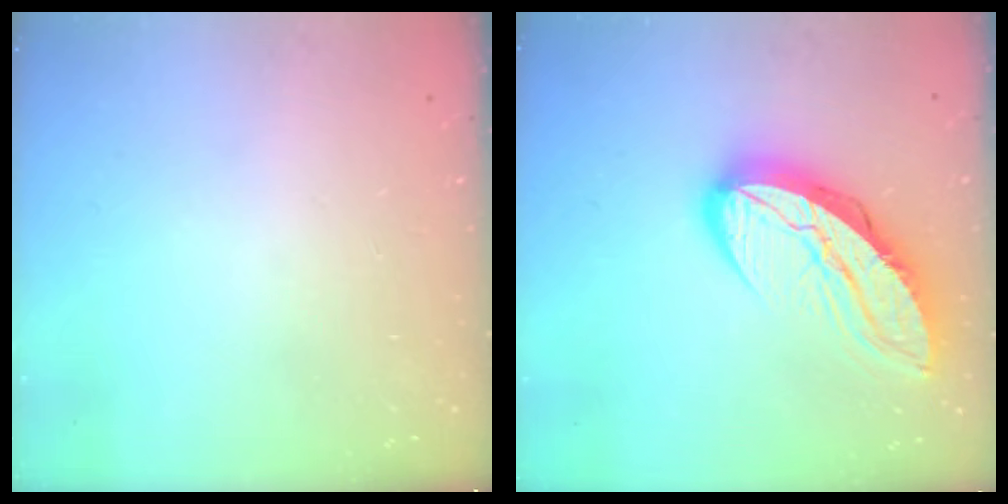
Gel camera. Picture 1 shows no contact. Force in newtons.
{"total": 15.7, "press": 15.6, "slide": 1.4}